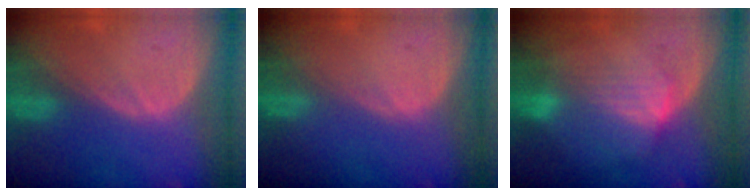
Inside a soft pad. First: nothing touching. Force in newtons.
{"total": 0.0}
{"total": 7.1, "press": 6.4, "slide": 3.1}